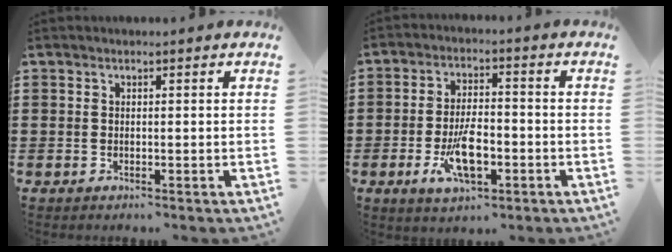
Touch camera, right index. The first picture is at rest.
{"total": 8.0, "force": [-2.7, 3.5, 6.7], "torque": [-0.140, -0.005, -0.049]}